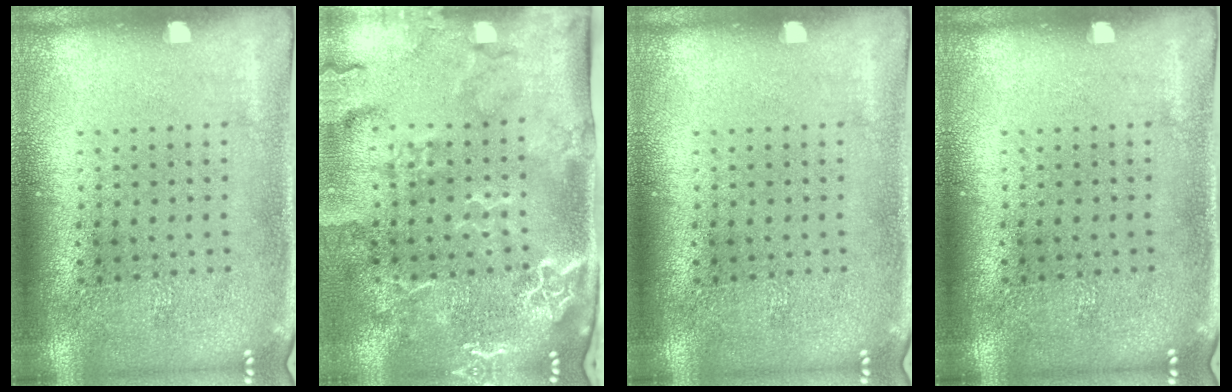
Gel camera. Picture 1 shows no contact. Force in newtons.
{"total": 2.9, "press": 2.4, "slide": 1.7}
{"total": 0.0}
{"total": 0.0}